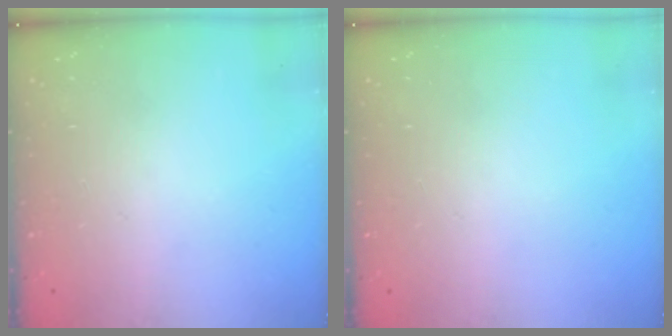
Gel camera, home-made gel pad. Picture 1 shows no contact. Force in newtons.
{"total": 0.0}